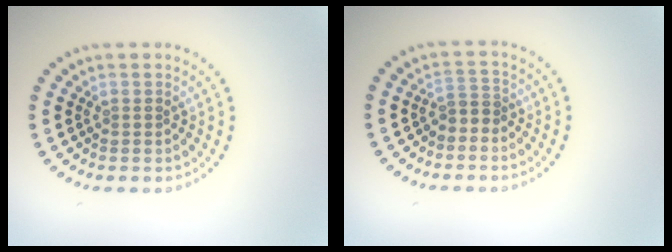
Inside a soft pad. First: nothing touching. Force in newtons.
{"total": 1.3, "press": 1.0, "slide": 0.8}